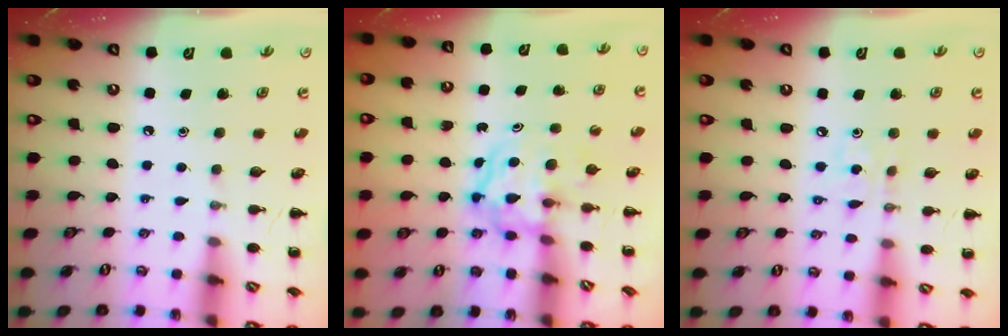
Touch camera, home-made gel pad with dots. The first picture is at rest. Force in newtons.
{"total": 3.8, "press": 3.8, "slide": 0.5}
{"total": 3.4, "press": 3.2, "slide": 1.1}